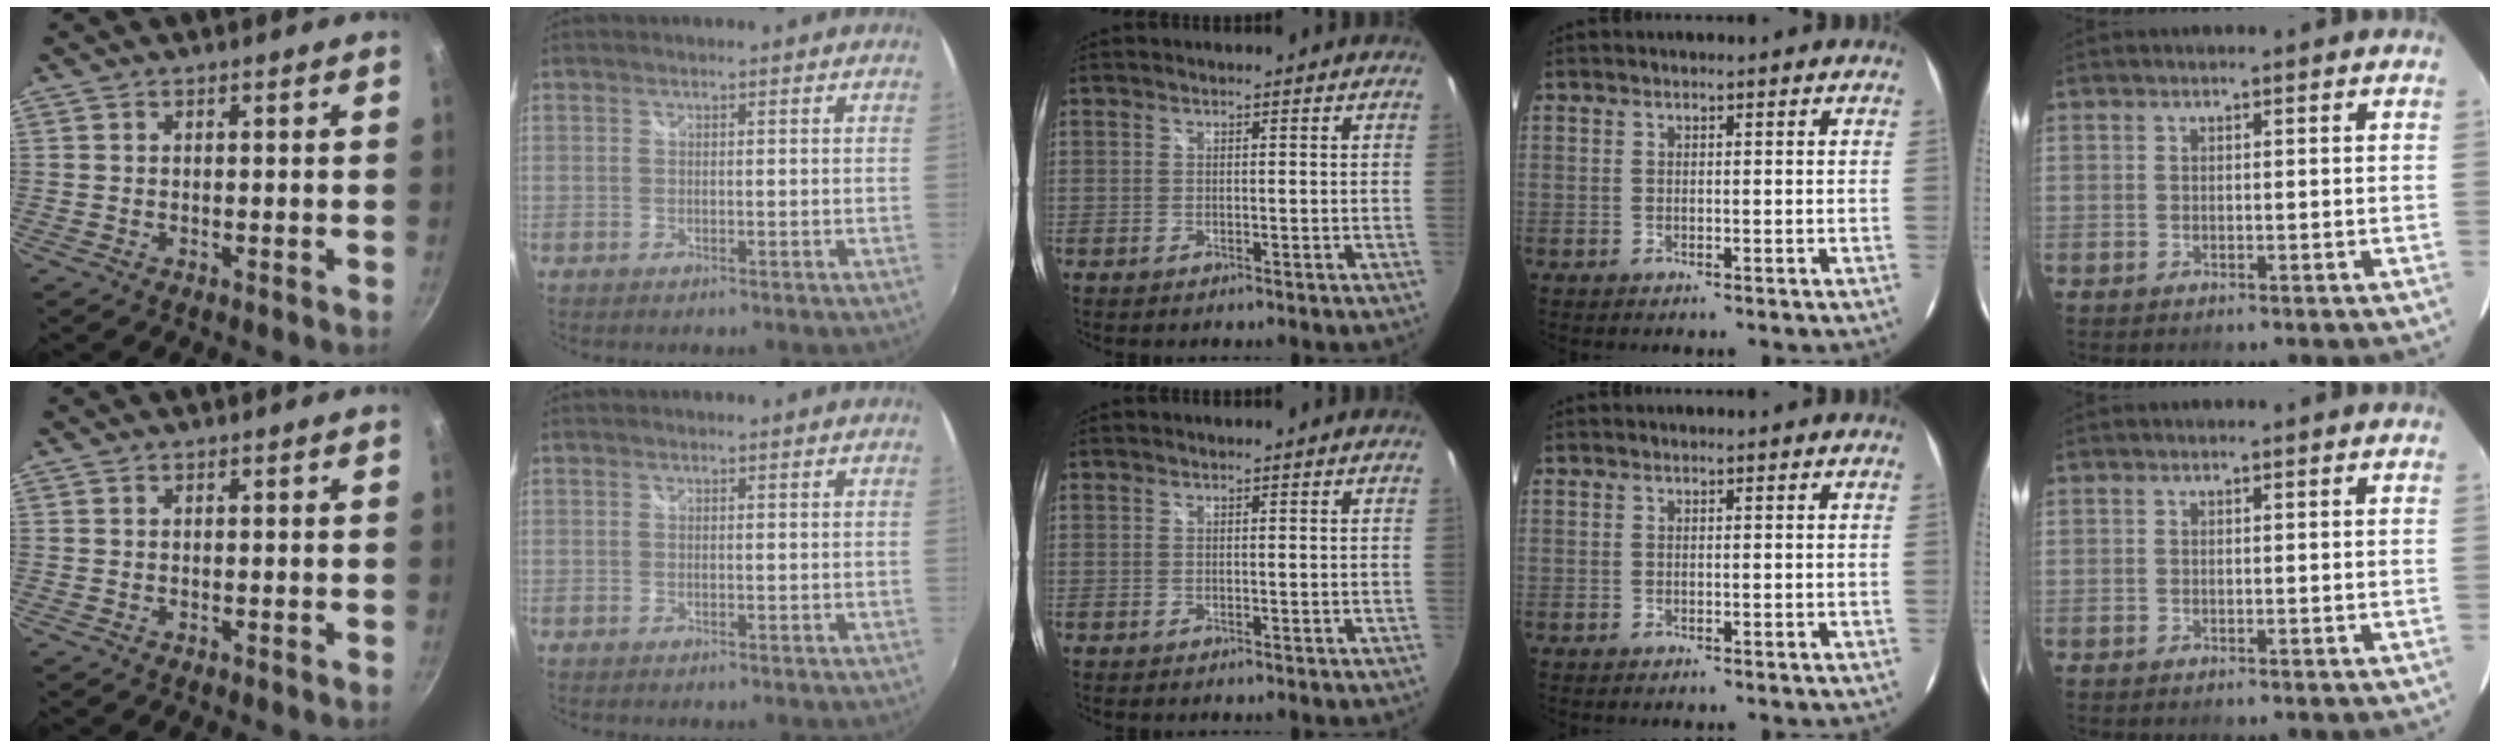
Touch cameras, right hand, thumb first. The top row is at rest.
{}